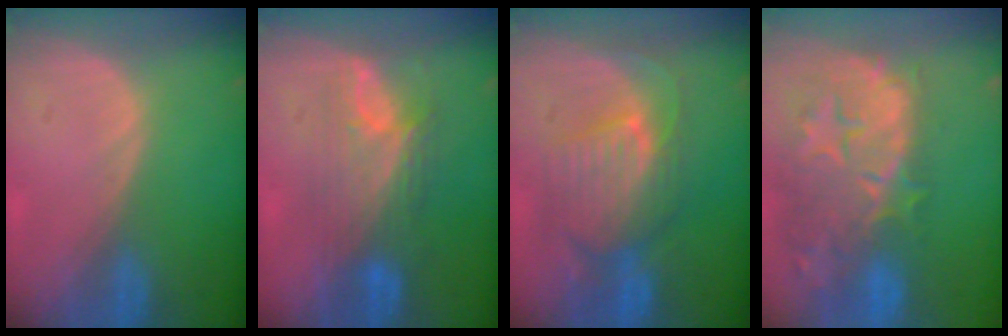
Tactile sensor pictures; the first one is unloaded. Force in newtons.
{"total": 7.3, "press": 7.1, "slide": 1.5}
{"total": 9.3, "press": 8.7, "slide": 3.3}
{"total": 14.3, "press": 12.0, "slide": 7.9}